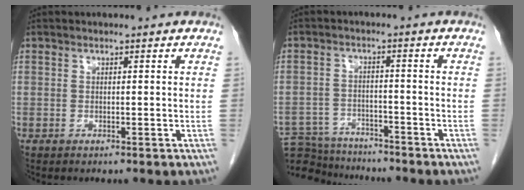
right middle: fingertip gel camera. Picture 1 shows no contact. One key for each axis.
{"total": 10.9, "fx": -10.3, "fy": 2.9, "fz": 1.9, "tx": -0.040, "ty": 0.005, "tz": -0.161}